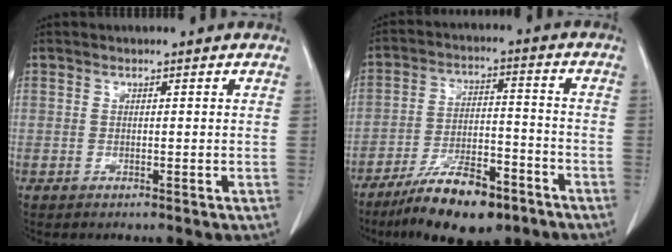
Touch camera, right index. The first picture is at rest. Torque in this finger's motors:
{"motor_torque": [0.77, -0.75, 0.40, 0.13]}